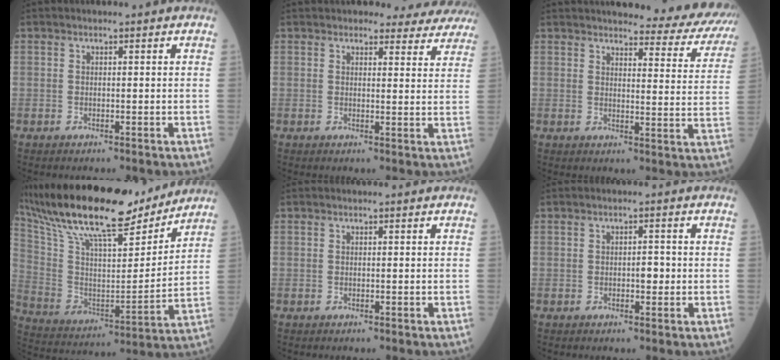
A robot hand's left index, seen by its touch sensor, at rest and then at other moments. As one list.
[{"total": 10.5, "force": [10.0, 2.8, 1.3], "torque": [0.022, -0.010, 0.086]}, {"total": 16.1, "force": [15.4, 2.1, 4.2], "torque": [-0.029, -0.072, 0.151]}, {"total": 24.5, "force": [20.3, 5.2, 12.8], "torque": [-0.244, 0.013, 0.339]}, {"total": 0.0}, {"total": 1.7, "force": [-0.6, 0.7, 1.5], "torque": [-0.018, -0.001, -0.010]}]